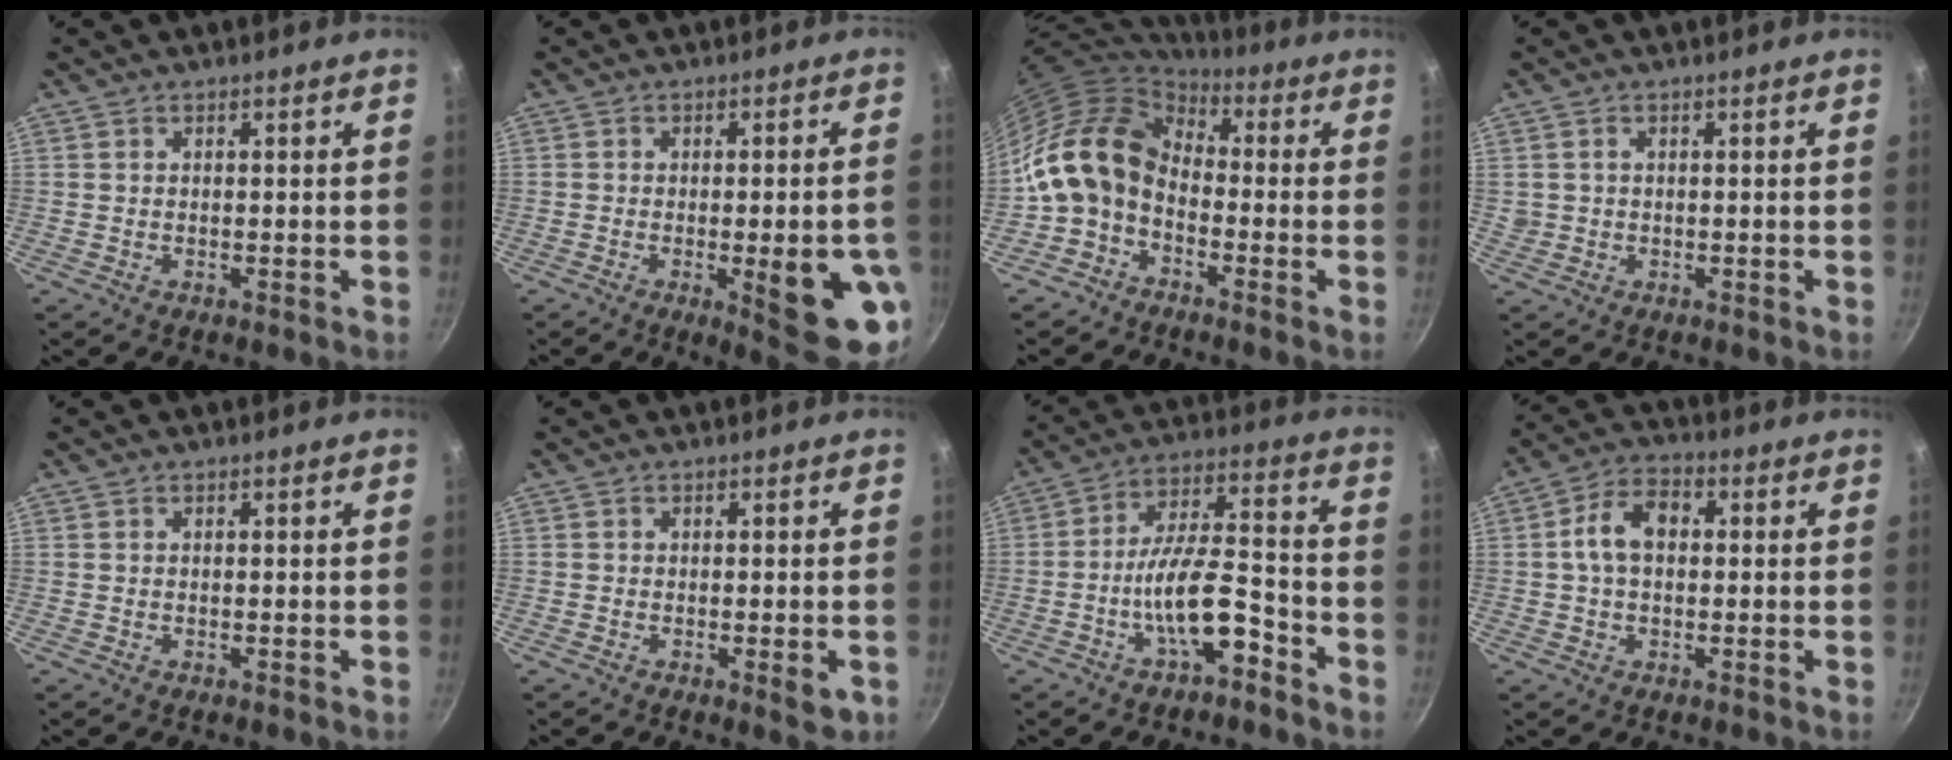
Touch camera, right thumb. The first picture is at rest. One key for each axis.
{"total": 13.6, "fx": -3.2, "fy": 3.6, "fz": 12.7, "tx": -0.132, "ty": 0.002, "tz": -0.035}
{"total": 13.4, "fx": -1.1, "fy": 10.1, "fz": 8.6, "tx": -0.145, "ty": 0.040, "tz": -0.040}
{"total": 1.2, "fx": 0.2, "fy": 1.2, "fz": 0.4, "tx": -0.007, "ty": 0.007, "tz": 0.008}
{"total": 0.0}
{"total": 2.8, "fx": -0.8, "fy": 0.9, "fz": 2.5, "tx": -0.039, "ty": -0.006, "tz": -0.011}
{"total": 11.8, "fx": -6.1, "fy": 4.2, "fz": 9.1, "tx": -0.141, "ty": 0.056, "tz": -0.104}
{"total": 8.1, "fx": 0.7, "fy": 5.5, "fz": 5.9, "tx": -0.089, "ty": 0.024, "tz": 0.000}